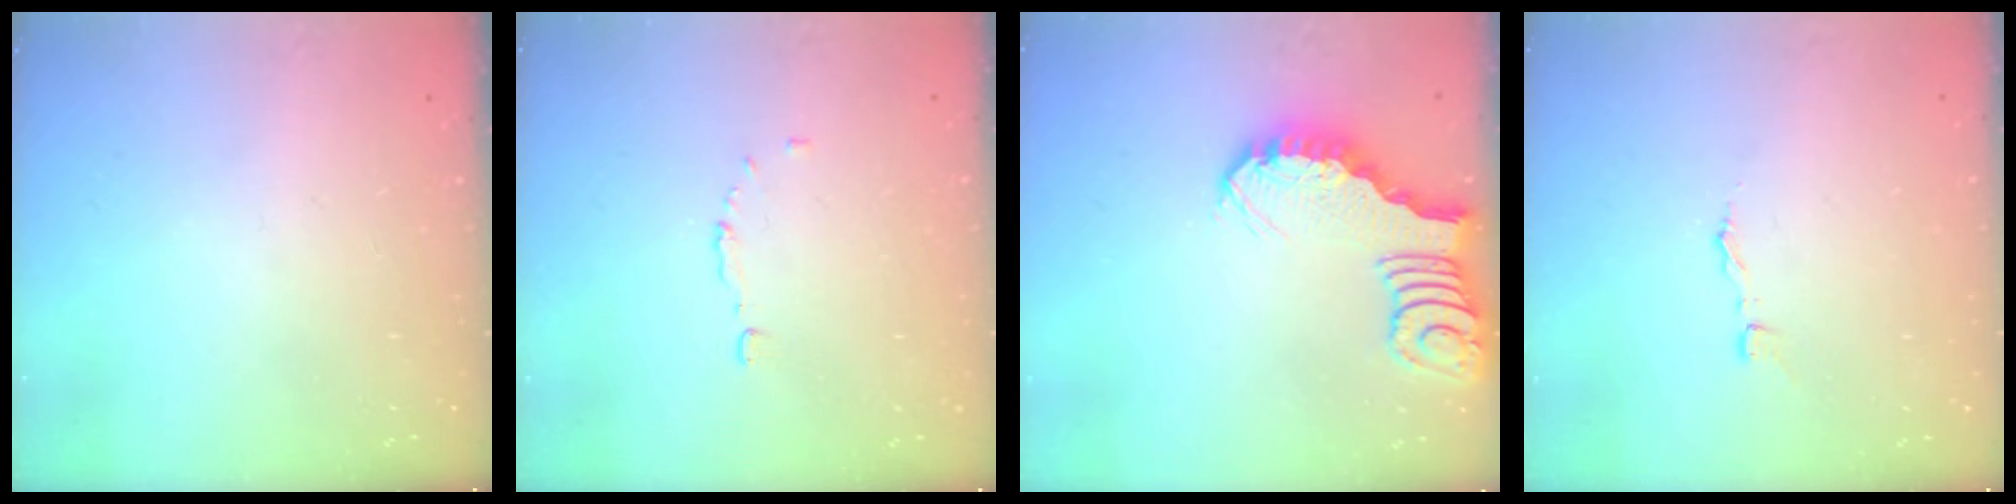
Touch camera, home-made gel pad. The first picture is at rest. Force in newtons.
{"total": 4.5, "press": 4.5, "slide": 0.5}
{"total": 2.9, "press": 2.9, "slide": 0.4}
{"total": 1.7, "press": 1.7, "slide": 0.1}